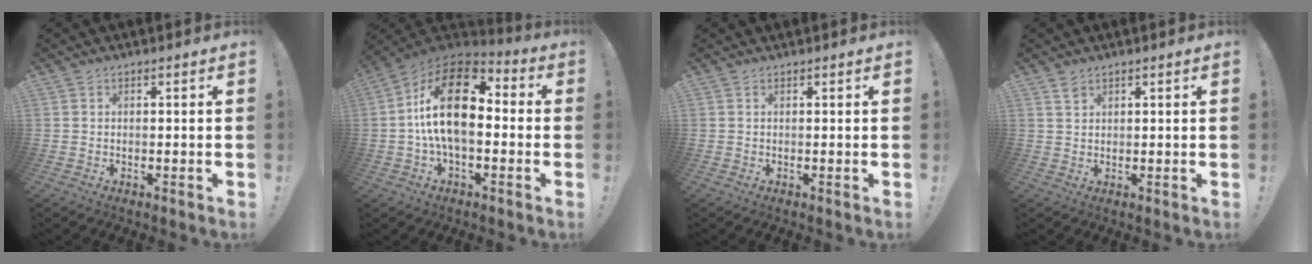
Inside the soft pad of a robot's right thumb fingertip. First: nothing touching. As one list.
[{"total": 20.7, "force": [2.1, 10.9, 17.5], "torque": [-0.312, 0.007, 0.037]}, {"total": 0.7, "force": [0.7, -0.1, -0.2], "torque": [0.011, -0.003, 0.012]}, {"total": 1.8, "force": [1.5, 0.9, 0.6], "torque": [-0.001, -0.012, 0.026]}]